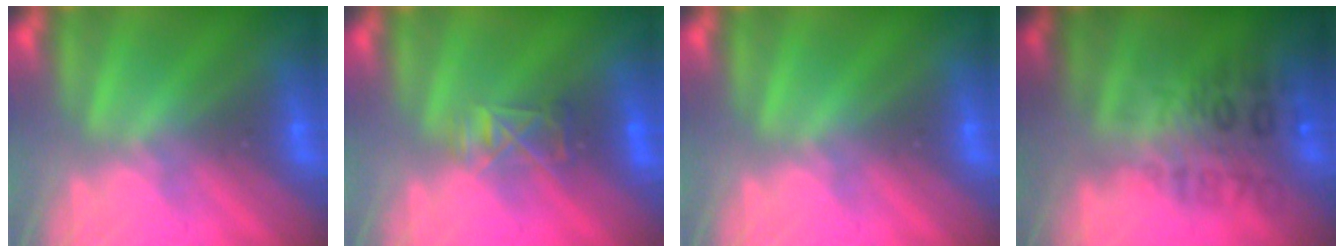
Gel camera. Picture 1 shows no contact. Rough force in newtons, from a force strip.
{"total": 2.9}
{"total": 0.0}
{"total": 2.8}